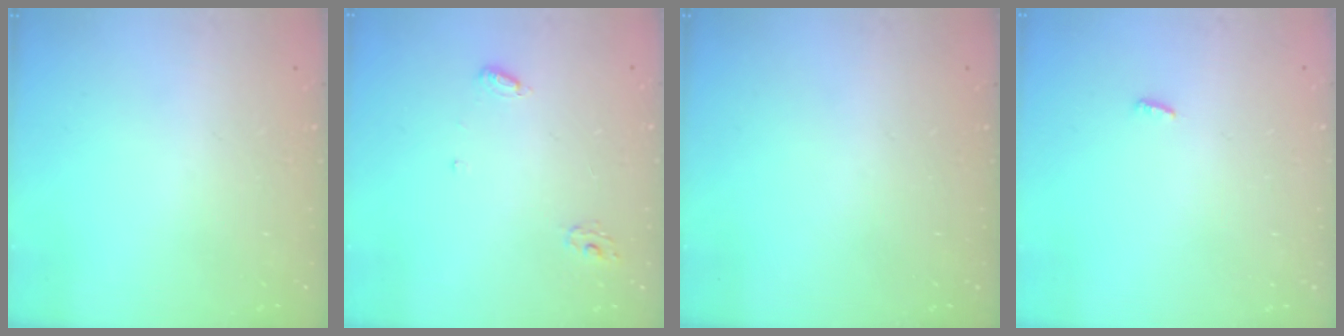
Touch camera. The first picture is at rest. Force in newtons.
{"total": 4.7, "press": 4.7, "slide": 0.4}
{"total": 0.0}
{"total": 3.0, "press": 2.9, "slide": 0.8}